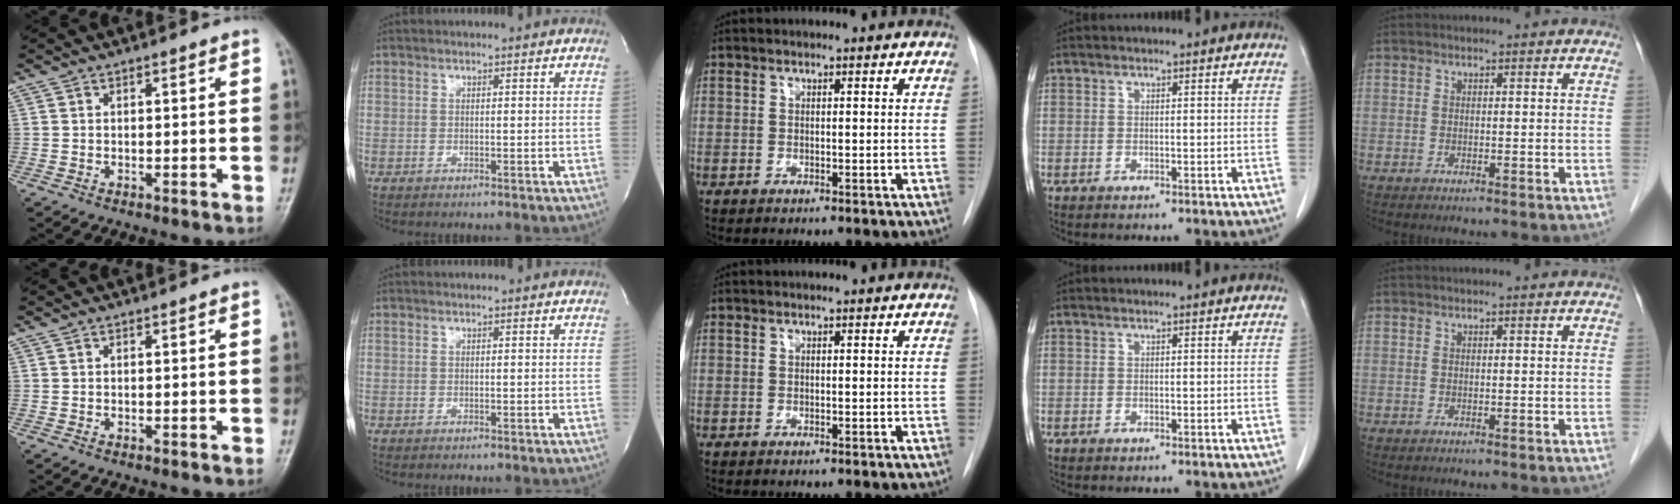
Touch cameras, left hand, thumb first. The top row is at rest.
{}